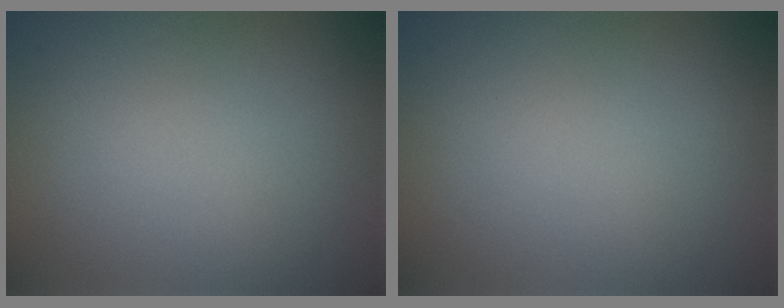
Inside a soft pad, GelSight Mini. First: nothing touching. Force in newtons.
{"total": 0.0}